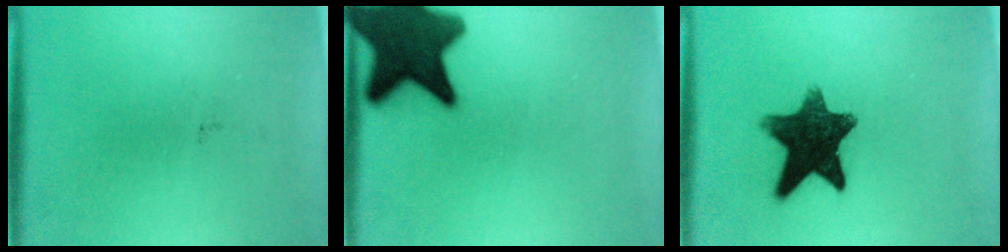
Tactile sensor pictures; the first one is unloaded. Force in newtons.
{"total": 15.7}
{"total": 11.8}